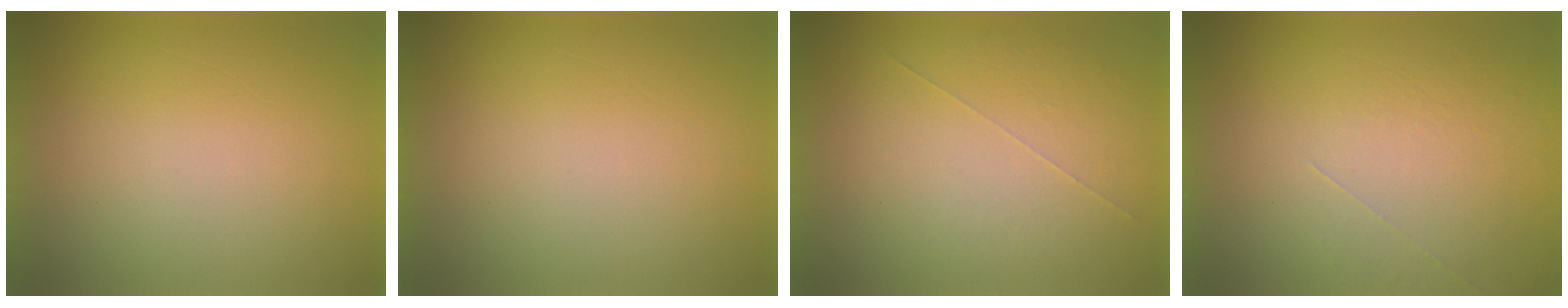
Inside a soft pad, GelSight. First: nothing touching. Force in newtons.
{"total": 0.0}
{"total": 1.0}
{"total": 1.1}